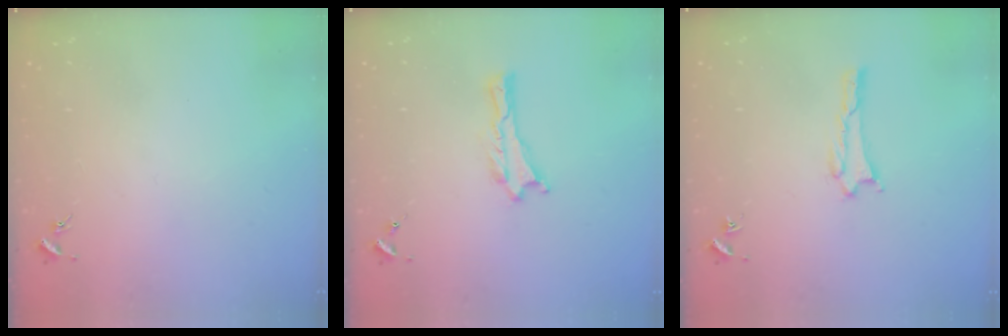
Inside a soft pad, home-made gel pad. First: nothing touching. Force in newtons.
{"total": 0.0}
{"total": 0.9, "press": 0.8, "slide": 0.1}